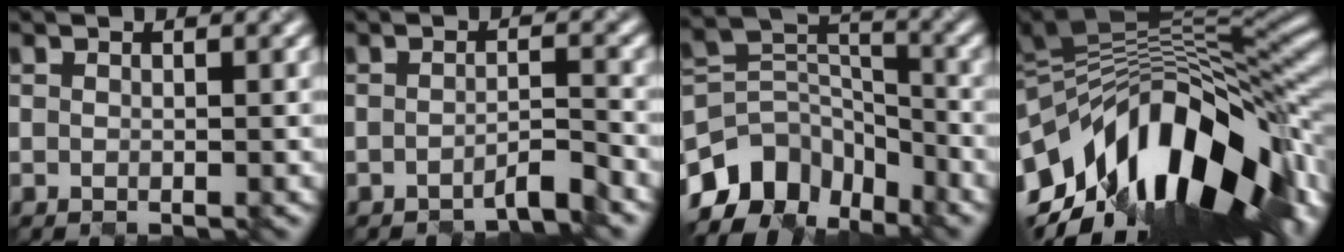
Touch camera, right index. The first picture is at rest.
{"total": 1.9, "force": [-1.8, 0.0, 0.8], "torque": [-0.010, 0.003, -0.036]}
{"total": 8.7, "force": [-5.9, 5.3, 3.5], "torque": [-0.064, -0.005, -0.120]}
{"total": 16.2, "force": [-5.1, 8.0, 13.0], "torque": [-0.212, 0.017, -0.098]}